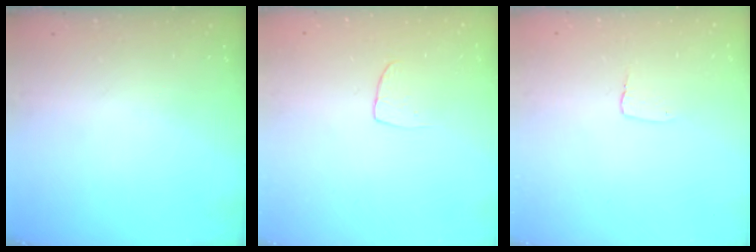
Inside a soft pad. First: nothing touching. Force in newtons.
{"total": 3.3, "press": 3.3, "slide": 0.2}
{"total": 2.7, "press": 2.7, "slide": 0.2}